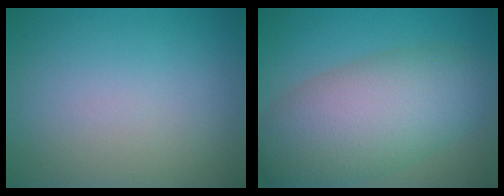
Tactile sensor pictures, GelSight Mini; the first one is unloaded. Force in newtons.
{"total": 9.2, "press": 9.2, "slide": 0.4}